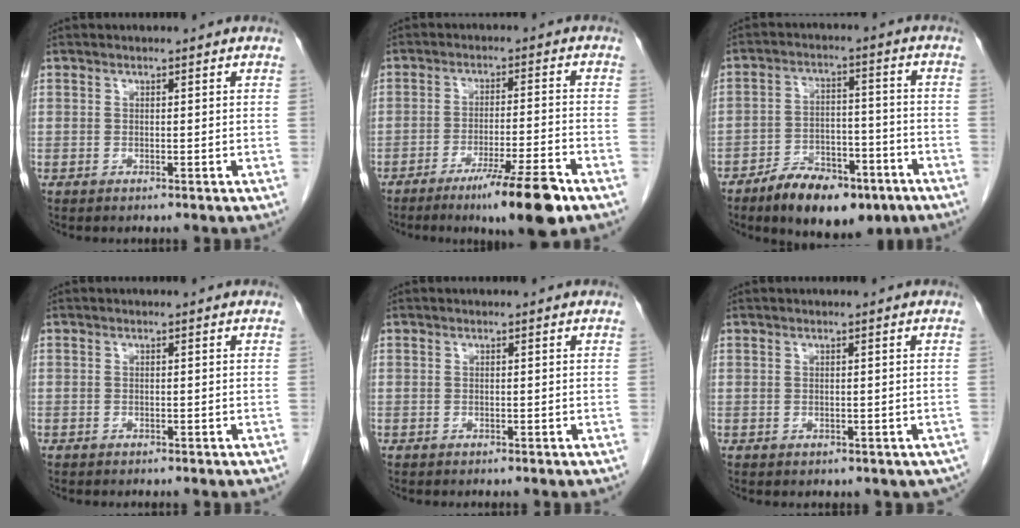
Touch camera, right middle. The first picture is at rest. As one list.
[{"total": 10.0, "force": [-6.6, -0.1, 7.6], "torque": [-0.117, -0.025, -0.108]}, {"total": 12.3, "force": [-8.2, 5.3, 7.4], "torque": [-0.110, 0.006, -0.129]}, {"total": 0.5, "force": [-0.4, 0.3, 0.1], "torque": [-0.007, 0.001, -0.007]}, {"total": 0.0}, {"total": 2.5, "force": [-1.5, 1.8, 0.9], "torque": [-0.005, 0.005, -0.011]}]